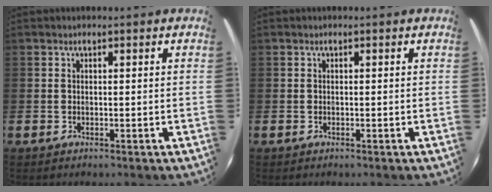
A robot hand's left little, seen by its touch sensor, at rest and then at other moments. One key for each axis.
{"total": 0.0}